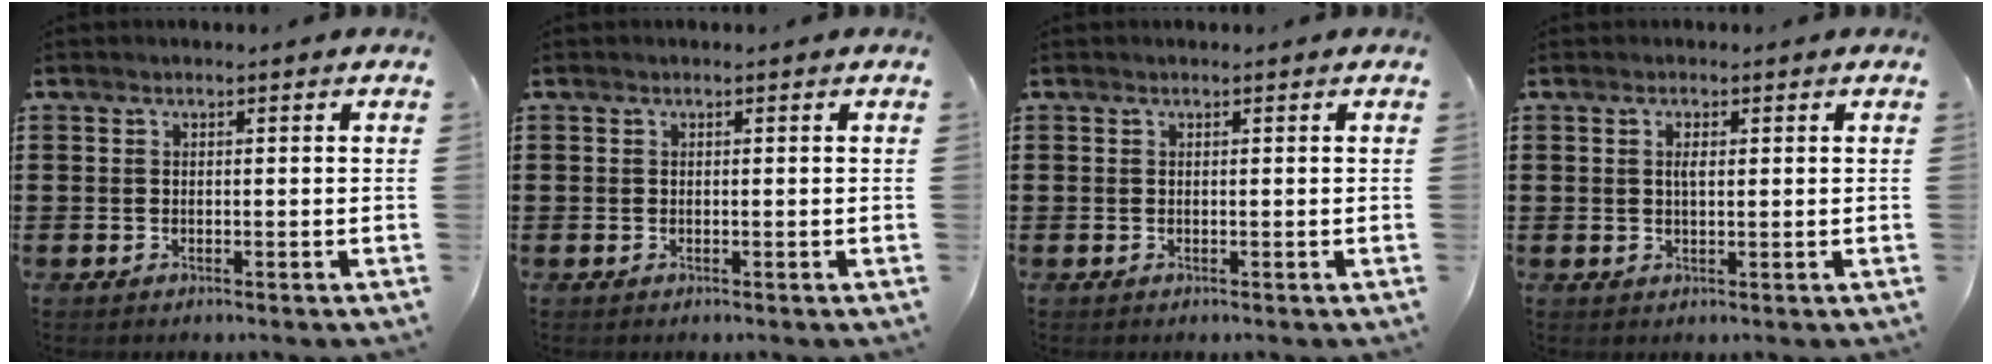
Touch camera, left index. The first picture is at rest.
{"total": 0.0}
{"total": 0.0}
{"total": 1.7, "force": [0.5, 0.5, 1.5], "torque": [-0.032, 0.002, 0.008]}